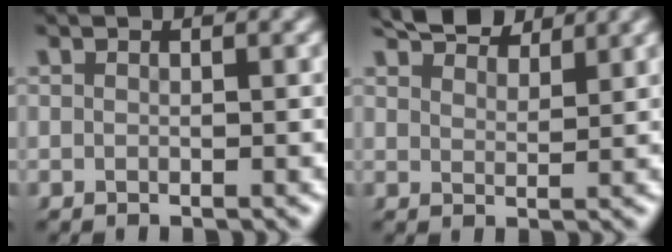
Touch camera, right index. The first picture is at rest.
{"total": 5.3, "force": [4.5, 1.7, 2.2], "torque": [-0.030, 0.006, 0.071]}